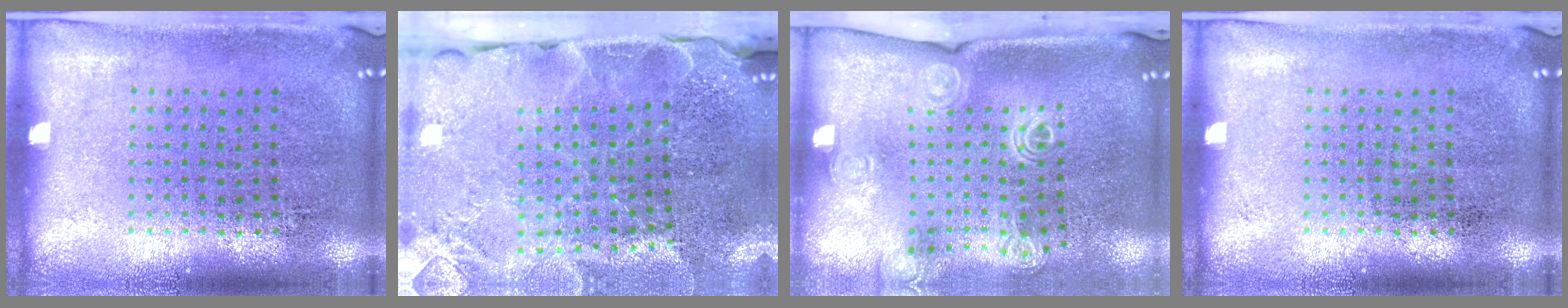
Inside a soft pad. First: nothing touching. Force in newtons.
{"total": 3.8, "press": 3.2, "slide": 2.1}
{"total": 2.0, "press": 1.6, "slide": 1.2}
{"total": 0.0}